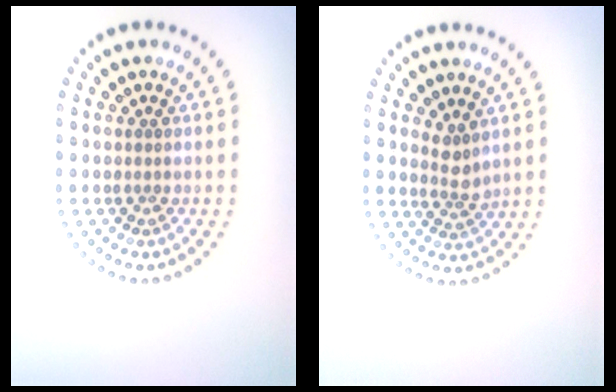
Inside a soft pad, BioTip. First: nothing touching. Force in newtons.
{"total": 1.8, "press": 1.4, "slide": 1.2}